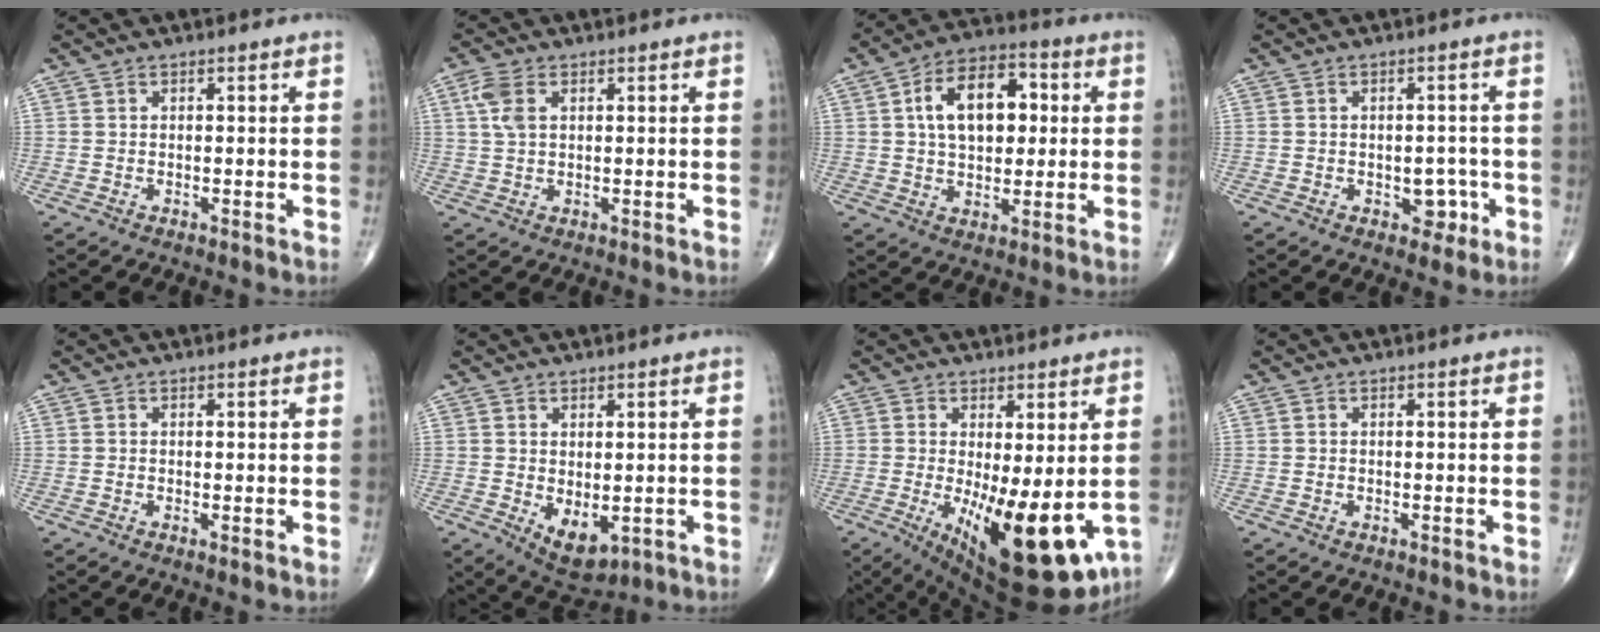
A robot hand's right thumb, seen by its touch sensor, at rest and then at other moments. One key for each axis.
{"total": 4.6, "fx": 1.5, "fy": 2.5, "fz": 3.5, "tx": -0.088, "ty": 0.009, "tz": 0.031}
{"total": 14.3, "fx": 3.0, "fy": 8.4, "fz": 11.1, "tx": -0.157, "ty": 0.012, "tz": 0.043}
{"total": 4.0, "fx": -1.3, "fy": 2.8, "fz": 2.5, "tx": -0.006, "ty": 0.010, "tz": -0.015}
{"total": 0.7, "fx": -0.1, "fy": 0.2, "fz": 0.6, "tx": -0.015, "ty": -0.004, "tz": -0.003}
{"total": 6.4, "fx": -1.1, "fy": 3.5, "fz": 5.3, "tx": -0.069, "ty": -0.007, "tz": 0.003}
{"total": 17.1, "fx": -3.1, "fy": 6.1, "fz": 15.6, "tx": -0.213, "ty": -0.035, "tz": -0.022}
{"total": 0.0}